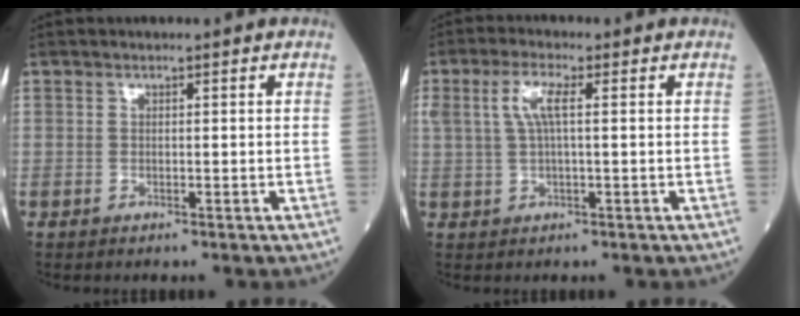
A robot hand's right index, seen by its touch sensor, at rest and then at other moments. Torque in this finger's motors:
{"motor_torque": [0.72, 0.58, 0.36, 0.13]}